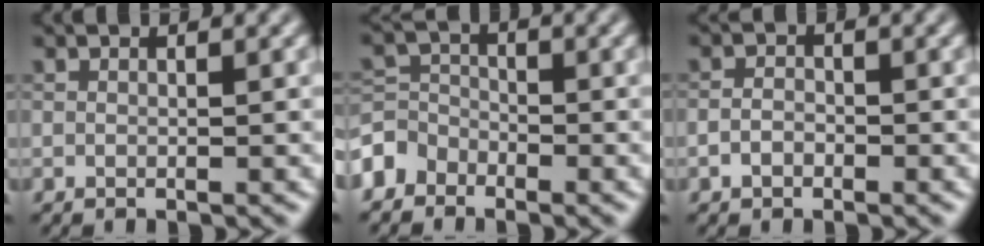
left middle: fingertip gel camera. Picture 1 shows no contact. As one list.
[{"total": 3.1, "force": [-2.2, 2.1, 0.4], "torque": [-0.007, 0.007, -0.055]}, {"total": 1.4, "force": [-0.8, 1.0, 0.6], "torque": [-0.012, 0.003, -0.019]}]